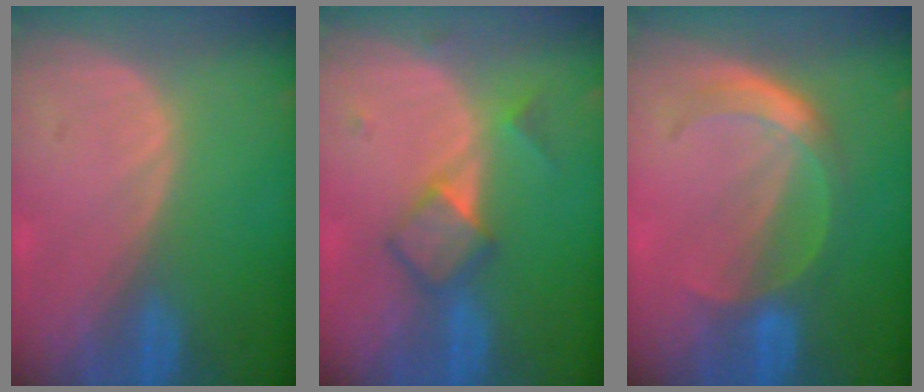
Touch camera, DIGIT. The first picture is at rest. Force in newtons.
{"total": 4.9, "press": 4.7, "slide": 1.4}
{"total": 5.8, "press": 5.0, "slide": 2.8}